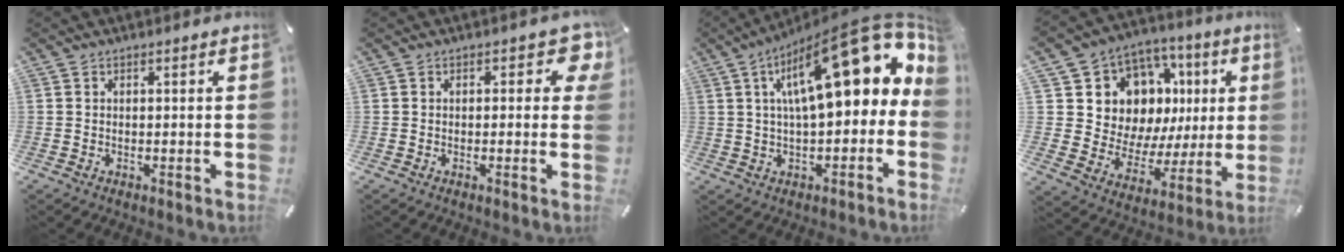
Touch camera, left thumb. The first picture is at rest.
{"total": 4.5, "force": [1.4, 2.6, 3.4], "torque": [-0.030, -0.004, 0.016]}
{"total": 24.9, "force": [8.9, 9.5, 21.2], "torque": [-0.324, -0.050, 0.149]}
{"total": 12.7, "force": [5.7, 10.7, 3.9], "torque": [-0.061, -0.057, 0.119]}